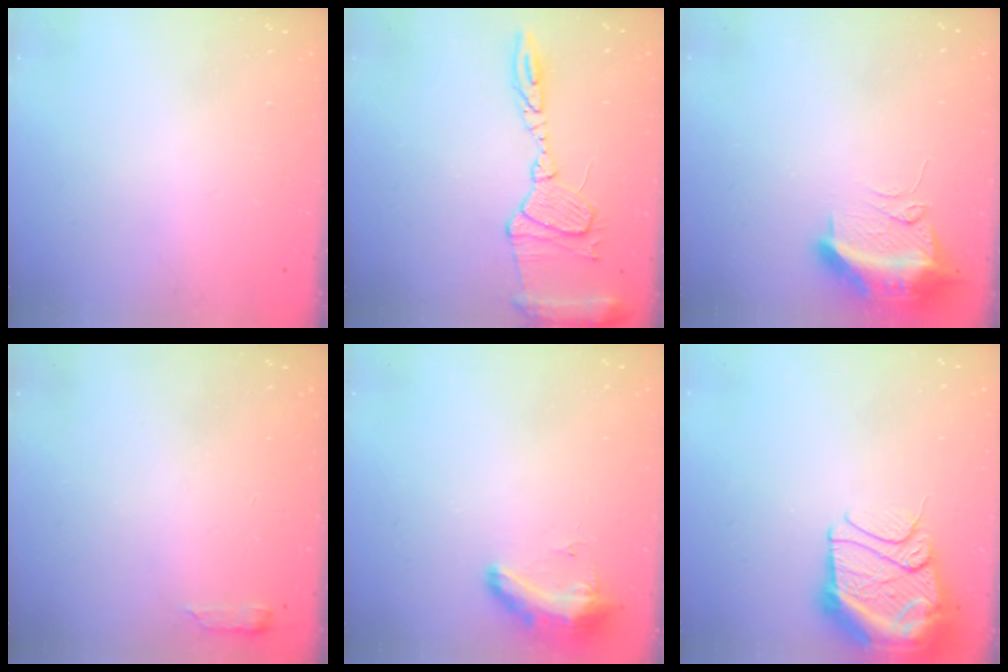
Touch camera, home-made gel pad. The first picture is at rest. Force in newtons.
{"total": 13.4, "press": 13.4, "slide": 1.1}
{"total": 11.6, "press": 11.5, "slide": 1.3}
{"total": 2.9, "press": 2.8, "slide": 0.6}
{"total": 11.0, "press": 9.7, "slide": 5.3}
{"total": 17.9, "press": 16.5, "slide": 6.9}